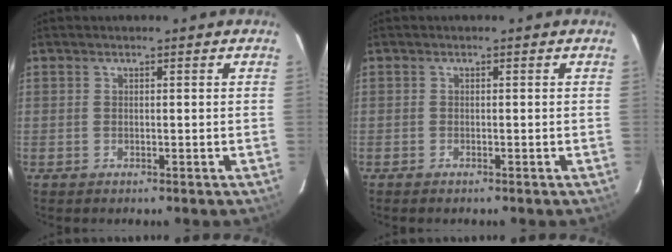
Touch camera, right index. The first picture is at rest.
{"total": 0.6, "force": [-0.6, 0.2, 0.2], "torque": [-0.006, -0.002, -0.012]}